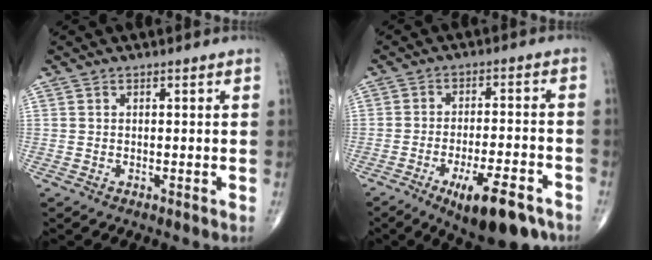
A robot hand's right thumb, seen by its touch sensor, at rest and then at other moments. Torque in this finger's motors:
{"motor_torque": [1.10, 1.44, 0.79, -0.30, 0.26]}